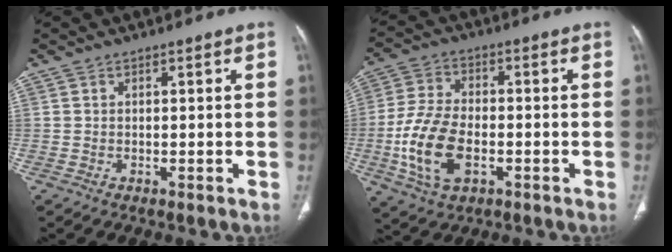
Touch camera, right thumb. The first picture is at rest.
{"total": 12.8, "force": [-3.3, 7.3, 10.0], "torque": [-0.205, 0.009, -0.062]}